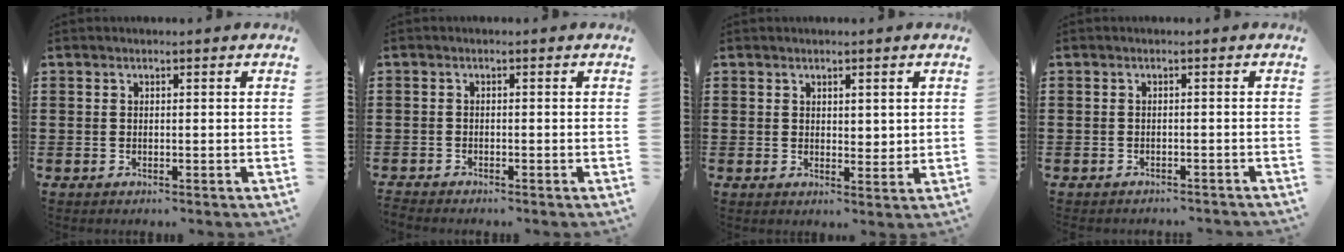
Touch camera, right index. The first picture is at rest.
{"total": 1.1, "force": [-1.1, 0.1, -0.1], "torque": [0.000, 0.003, -0.024]}
{"total": 1.8, "force": [1.4, 1.0, 0.6], "torque": [-0.007, 0.003, 0.025]}
{"total": 1.0, "force": [-1.0, 0.1, 0.1], "torque": [-0.006, 0.001, -0.020]}